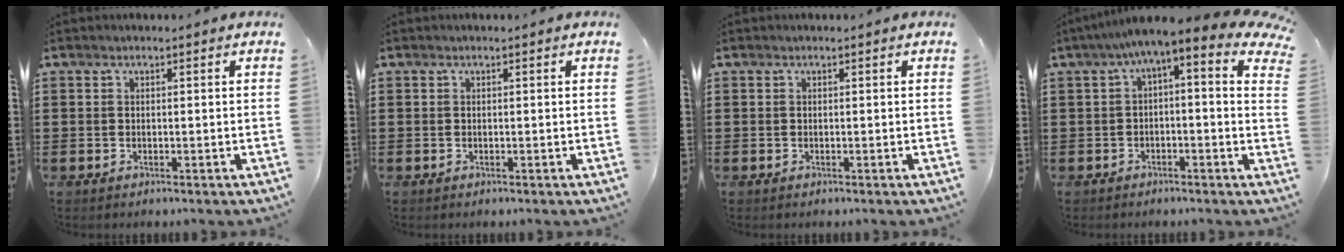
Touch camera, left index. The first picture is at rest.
{"total": 0.0}
{"total": 0.0}
{"total": 3.0, "force": [0.3, 0.0, 2.9], "torque": [-0.065, -0.024, -0.007]}